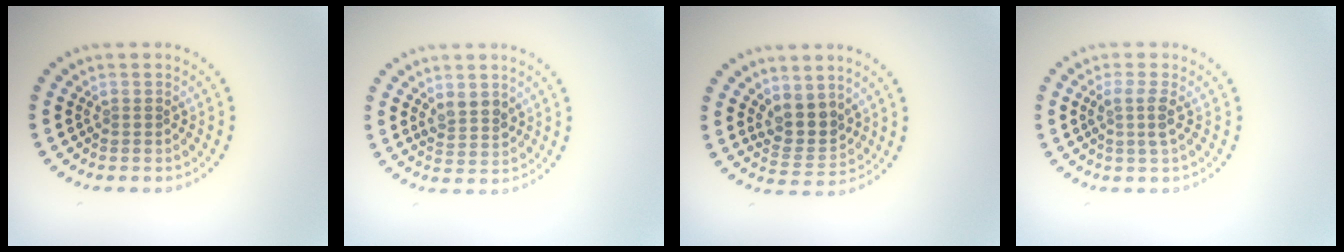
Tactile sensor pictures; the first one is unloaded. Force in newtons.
{"total": 2.1, "press": 1.9, "slide": 1.0}
{"total": 3.2, "press": 2.7, "slide": 1.7}
{"total": 1.9, "press": 1.5, "slide": 1.2}